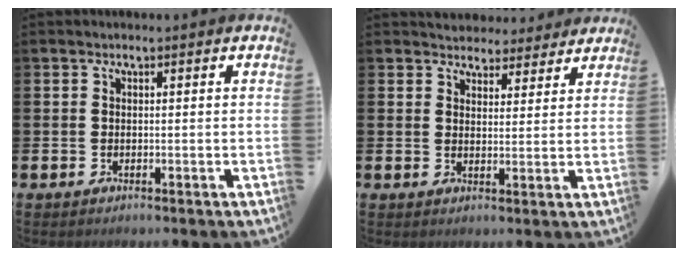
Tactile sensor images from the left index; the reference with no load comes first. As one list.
[{"total": 4.3, "force": [4.0, 1.4, -0.2], "torque": [0.001, -0.030, 0.069]}]